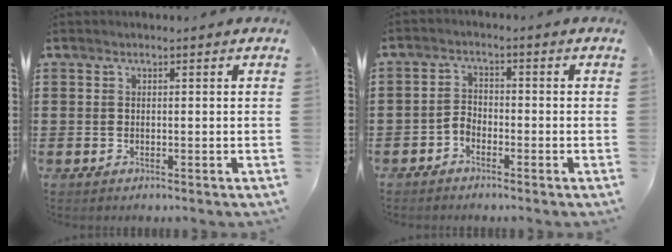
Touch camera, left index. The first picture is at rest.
{"total": 2.1, "force": [-1.6, 1.0, 0.9], "torque": [-0.030, 0.004, -0.037]}